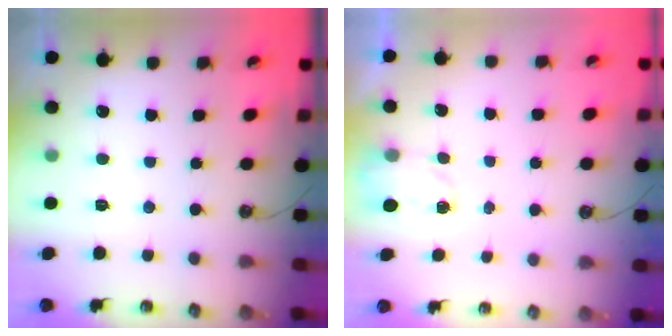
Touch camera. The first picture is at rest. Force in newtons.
{"total": 2.6, "press": 2.5, "slide": 0.4}